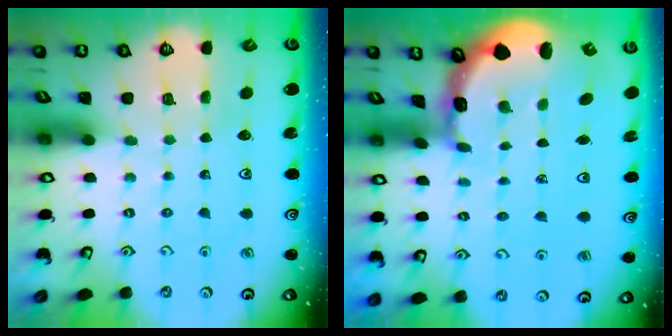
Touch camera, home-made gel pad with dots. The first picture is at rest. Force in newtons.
{"total": 2.1, "press": 1.9, "slide": 1.0}